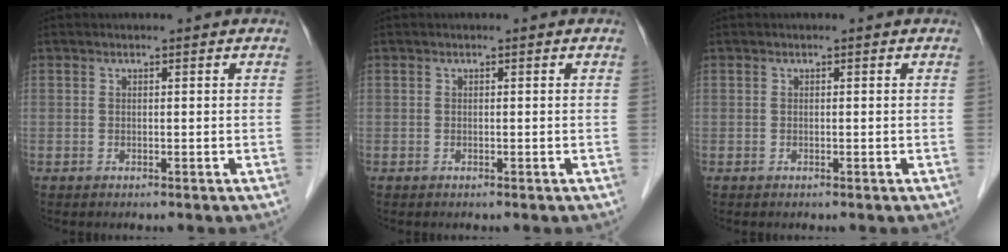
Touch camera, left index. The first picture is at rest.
{"total": 0.0}
{"total": 0.0}